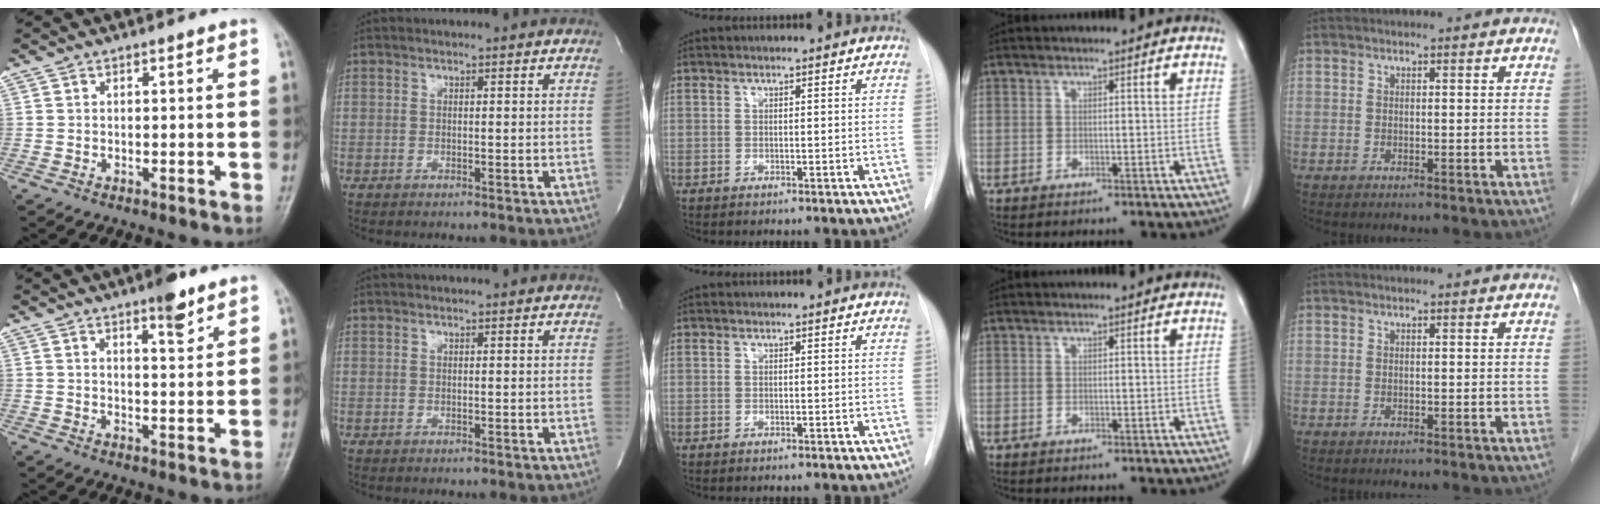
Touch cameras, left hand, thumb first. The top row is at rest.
{"thumb": {"total": 5.4, "force": [3.7, 1.4, 3.7], "torque": [-0.043, -0.024, 0.052]}}